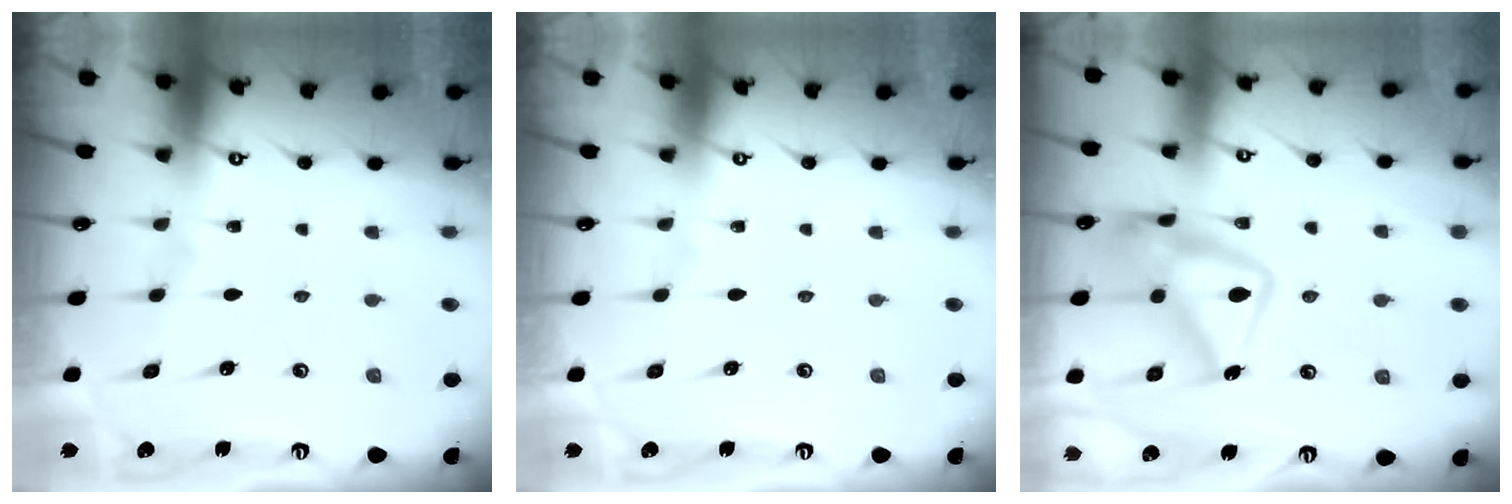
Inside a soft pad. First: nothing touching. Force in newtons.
{"total": 0.0}
{"total": 16.3, "press": 16.2, "slide": 1.4}